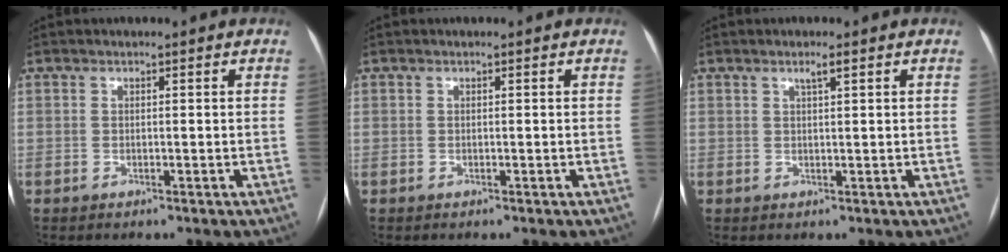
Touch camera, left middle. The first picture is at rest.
{"total": 0.0}
{"total": 1.4, "force": [0.8, 0.0, 1.1], "torque": [-0.021, 0.001, 0.015]}